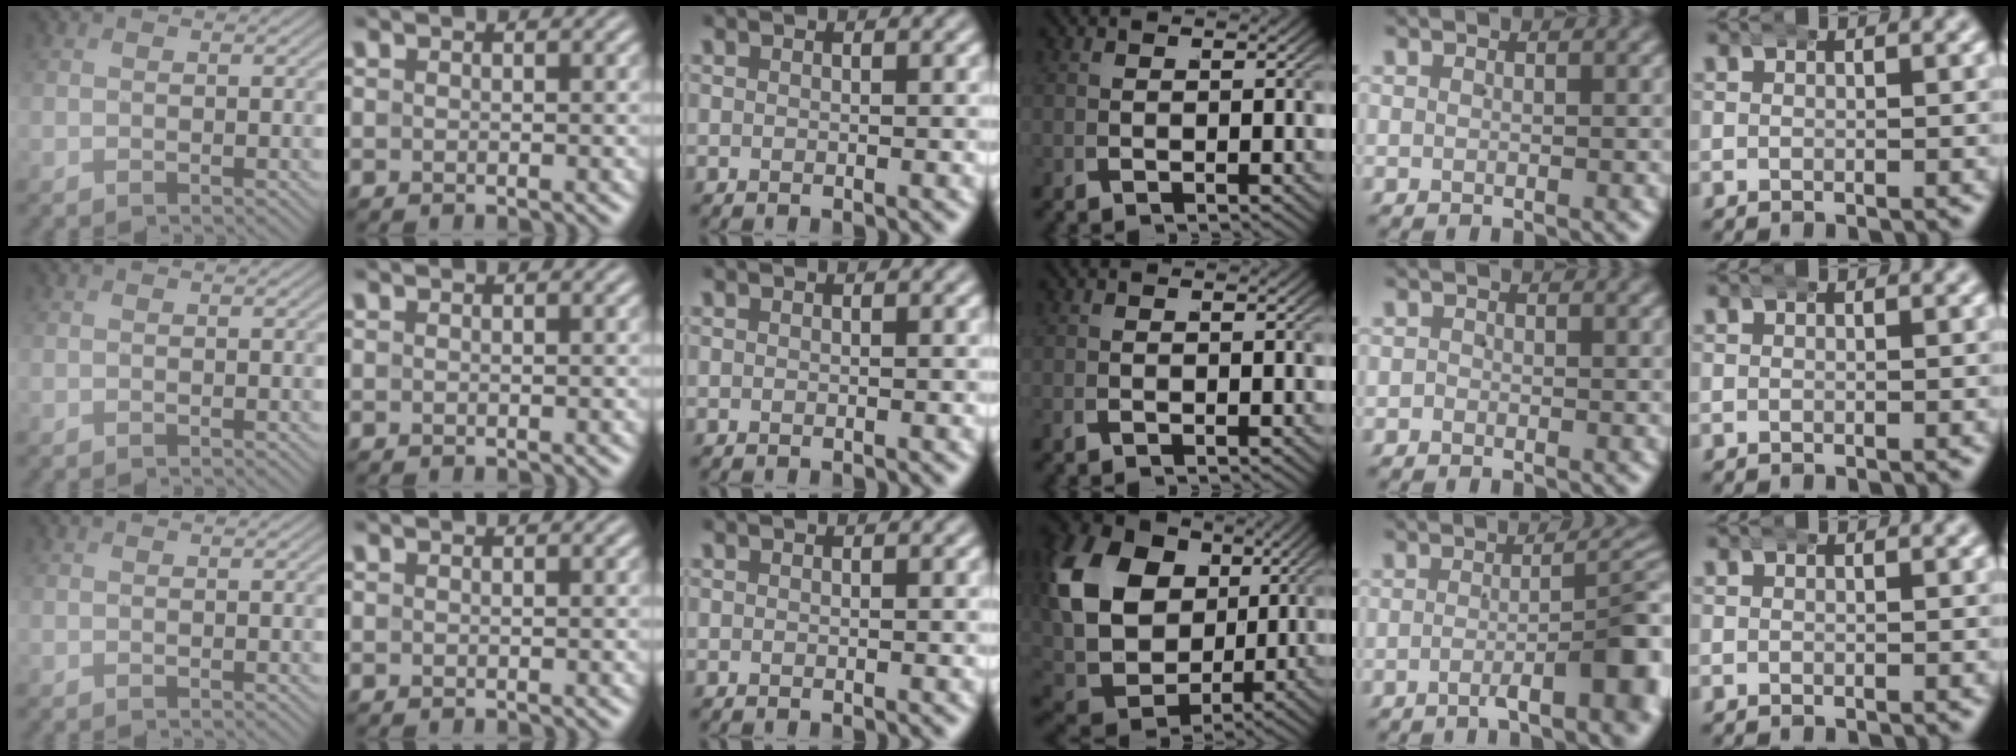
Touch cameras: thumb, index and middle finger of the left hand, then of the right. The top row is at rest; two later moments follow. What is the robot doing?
{"motion": "wrap", "object": "aluminum foil"}